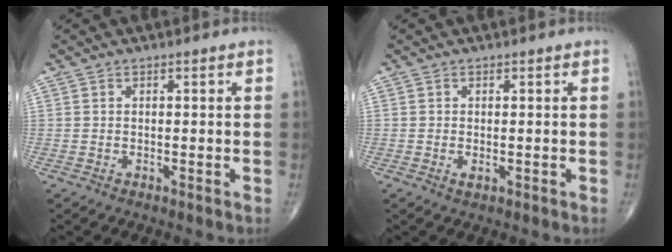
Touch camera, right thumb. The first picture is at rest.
{"total": 1.1, "force": [-0.3, 0.5, 0.9], "torque": [-0.016, -0.003, -0.005]}